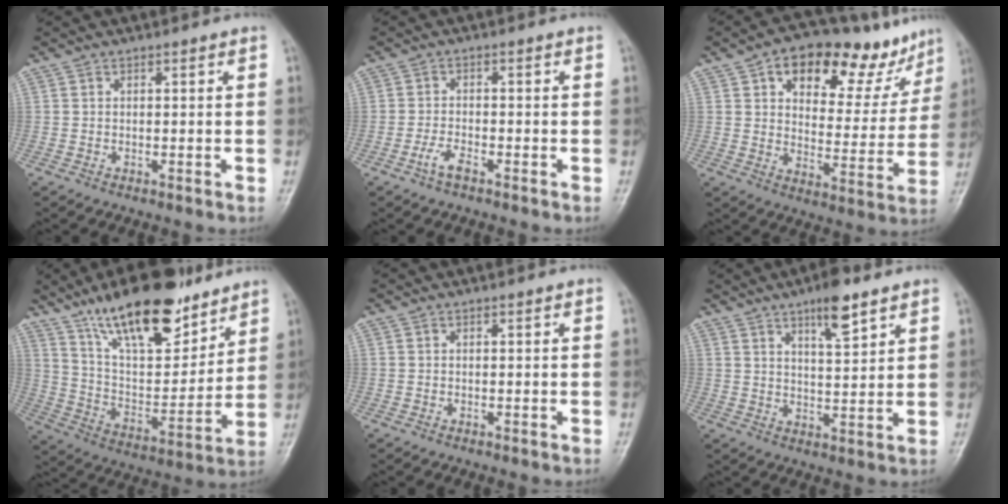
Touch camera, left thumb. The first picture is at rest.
{"total": 2.9, "force": [-1.8, 1.0, 2.0], "torque": [-0.046, 0.012, -0.038]}
{"total": 19.8, "force": [12.5, 9.6, 12.1], "torque": [-0.107, -0.028, 0.185]}
{"total": 22.4, "force": [15.4, 8.4, 13.9], "torque": [-0.185, -0.068, 0.267]}
{"total": 0.0}
{"total": 8.0, "force": [5.1, 2.2, 5.8], "torque": [-0.084, -0.030, 0.083]}